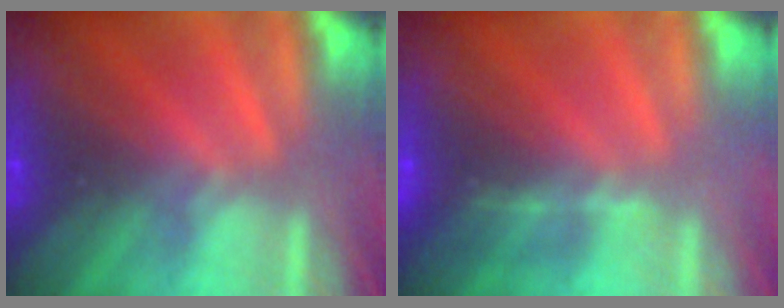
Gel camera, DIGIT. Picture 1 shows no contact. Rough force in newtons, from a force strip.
{"total": 1.1}